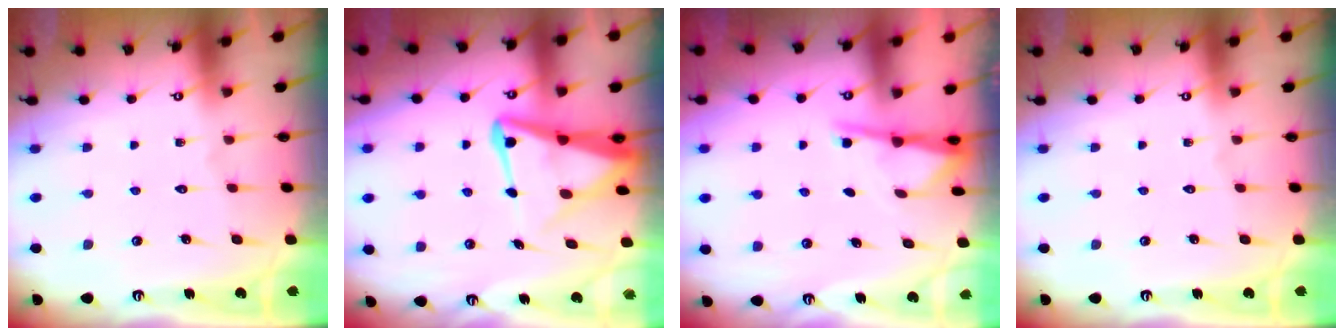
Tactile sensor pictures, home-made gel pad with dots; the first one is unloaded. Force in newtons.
{"total": 8.7, "press": 8.6, "slide": 1.0}
{"total": 2.4, "press": 2.4, "slide": 0.3}
{"total": 0.0}